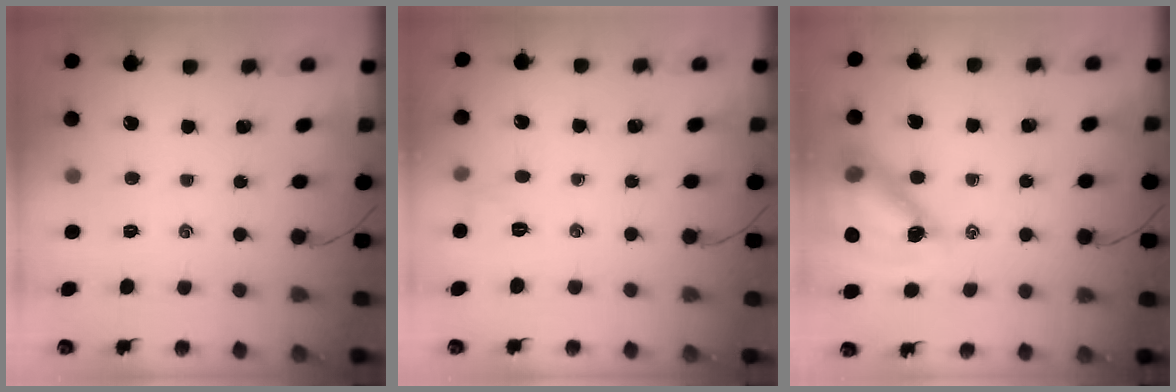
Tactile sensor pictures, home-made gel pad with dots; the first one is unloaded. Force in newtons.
{"total": 5.4, "press": 5.2, "slide": 1.5}
{"total": 14.8, "press": 14.3, "slide": 4.1}